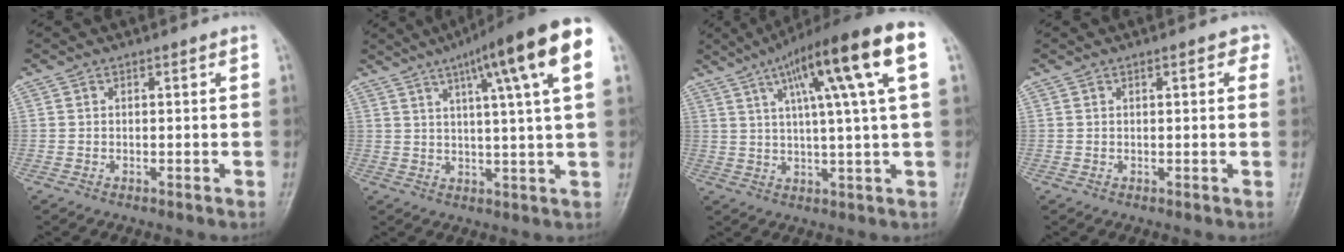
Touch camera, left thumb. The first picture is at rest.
{"total": 16.6, "force": [7.5, 1.4, 14.7], "torque": [-0.212, -0.001, 0.098]}
{"total": 17.6, "force": [6.8, 1.7, 16.2], "torque": [-0.248, 0.014, 0.099]}
{"total": 2.6, "force": [1.1, 1.0, 2.1], "torque": [-0.018, 0.001, 0.009]}